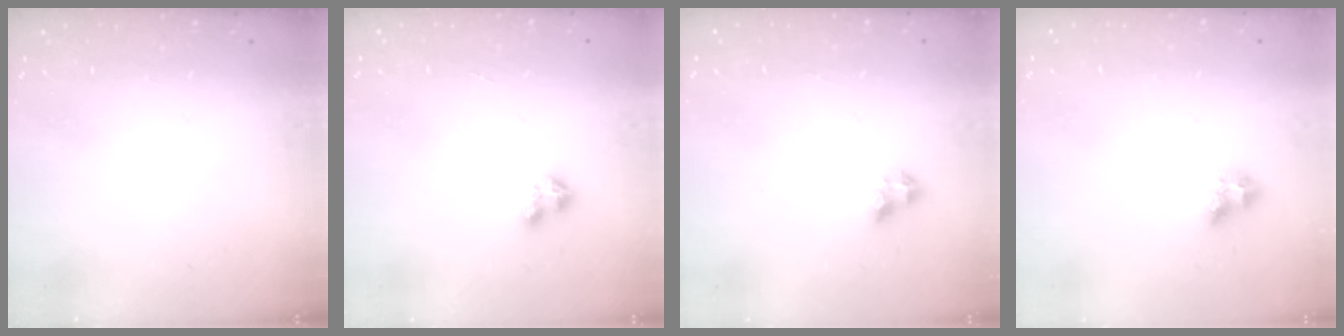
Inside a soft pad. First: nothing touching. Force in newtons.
{"total": 3.4, "press": 3.4, "slide": 0.2}
{"total": 5.4, "press": 5.4, "slide": 0.8}
{"total": 6.1, "press": 6.1, "slide": 0.2}